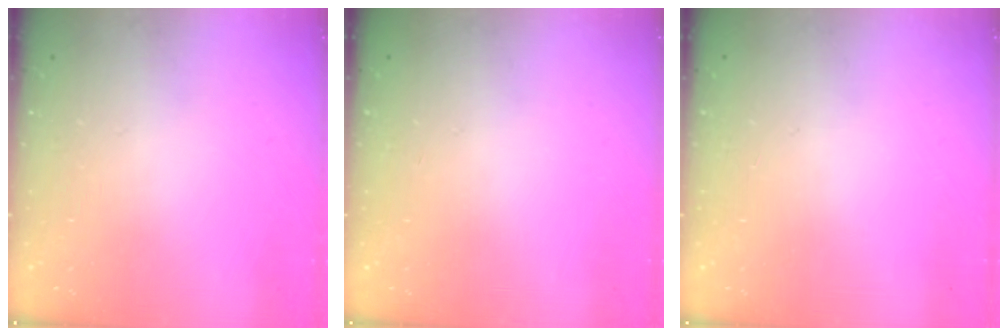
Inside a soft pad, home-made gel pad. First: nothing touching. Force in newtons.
{"total": 0.0}
{"total": 0.0}